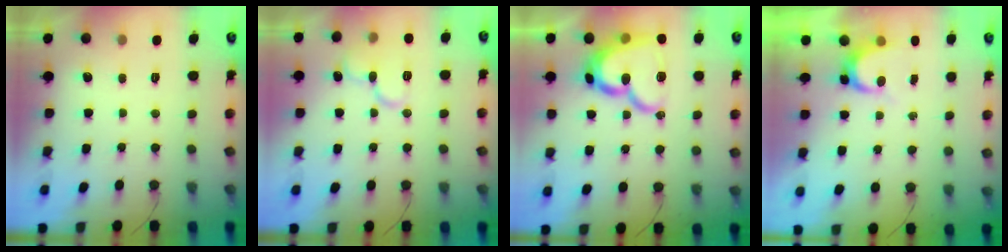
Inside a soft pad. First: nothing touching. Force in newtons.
{"total": 10.9, "press": 10.8, "slide": 1.4}
{"total": 19.7, "press": 19.6, "slide": 1.8}
{"total": 3.5, "press": 3.5, "slide": 0.3}